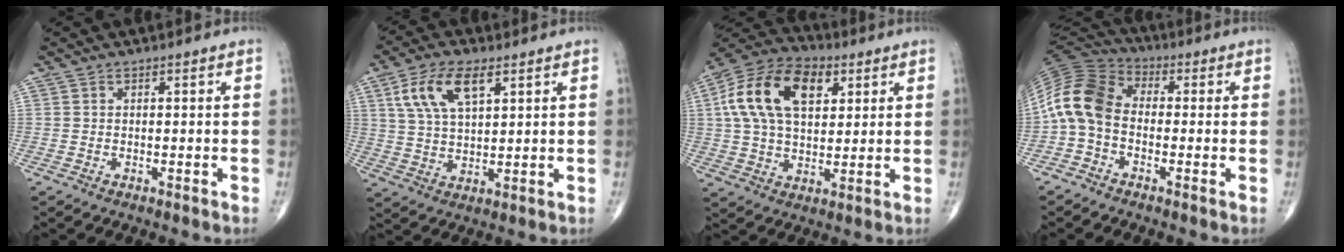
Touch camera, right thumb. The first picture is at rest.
{"total": 10.6, "force": [4.7, 5.0, 8.2], "torque": [-0.159, -0.006, 0.093]}
{"total": 17.8, "force": [5.4, 10.6, 13.2], "torque": [-0.229, 0.008, 0.089]}
{"total": 11.3, "force": [-1.5, 7.7, 8.0], "torque": [-0.156, 0.035, -0.048]}